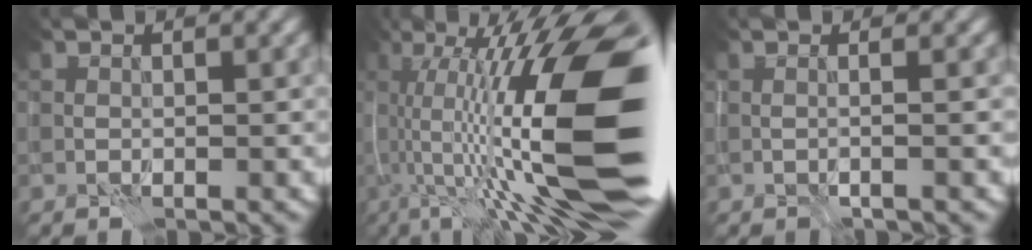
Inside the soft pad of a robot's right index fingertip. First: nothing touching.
{"total": 18.1, "force": [0.7, 5.4, 17.3], "torque": [-0.264, 0.033, 0.009]}
{"total": 1.6, "force": [-0.1, 0.5, 1.5], "torque": [-0.015, -0.001, -0.015]}